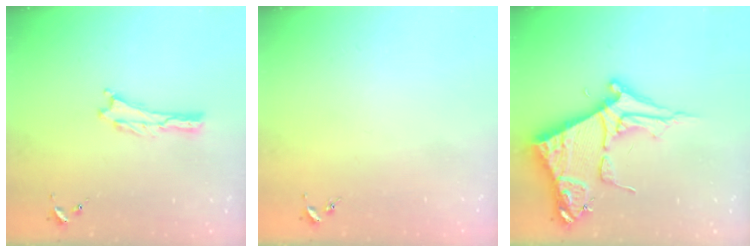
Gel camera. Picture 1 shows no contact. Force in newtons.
{"total": 0.0}
{"total": 11.0, "press": 10.9, "slide": 1.1}